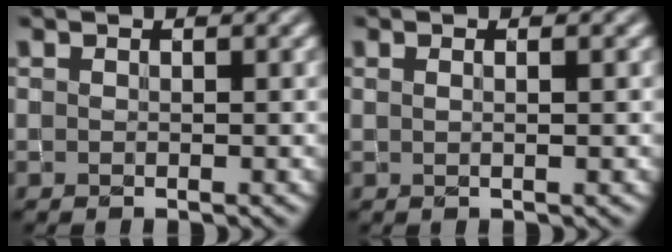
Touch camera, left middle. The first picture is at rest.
{"total": 1.7, "force": [0.5, 0.6, 1.4], "torque": [-0.011, -0.007, -0.006]}